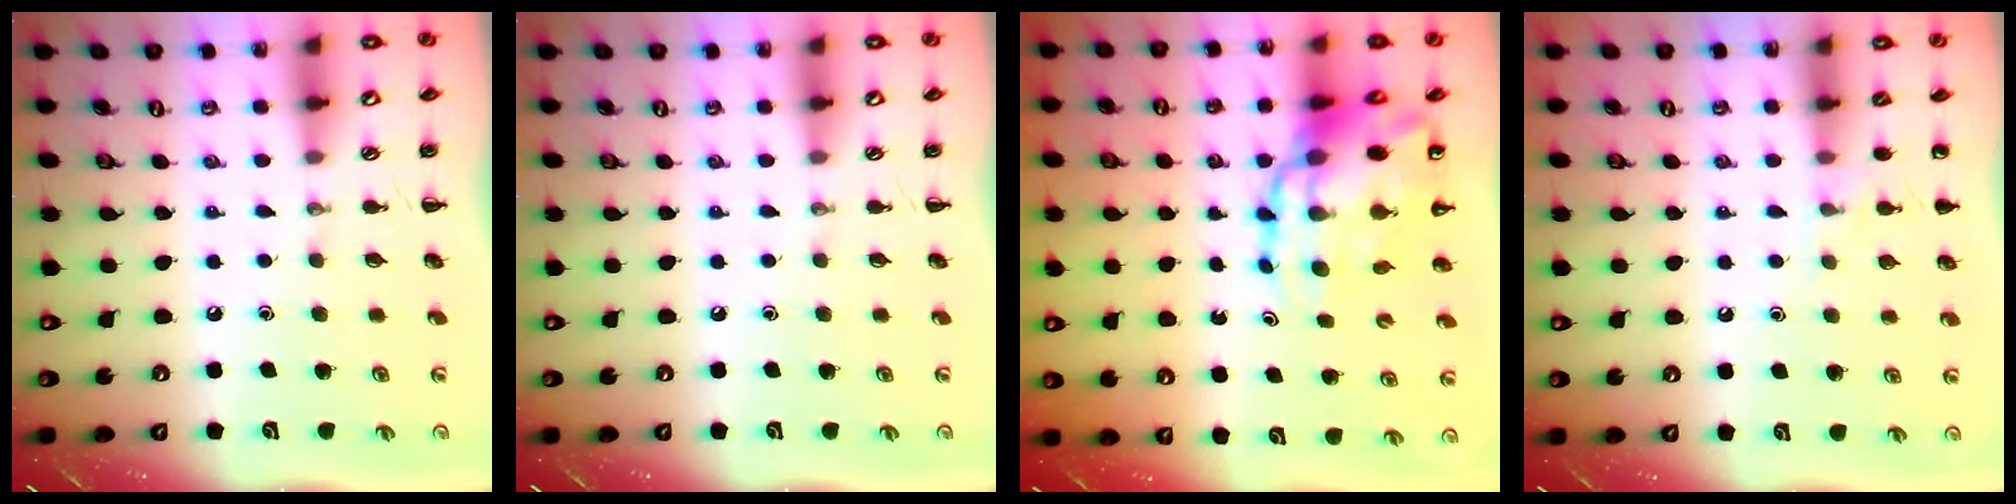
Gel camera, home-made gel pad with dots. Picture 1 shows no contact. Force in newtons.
{"total": 0.0}
{"total": 14.9, "press": 14.3, "slide": 4.1}
{"total": 5.5, "press": 5.2, "slide": 1.7}